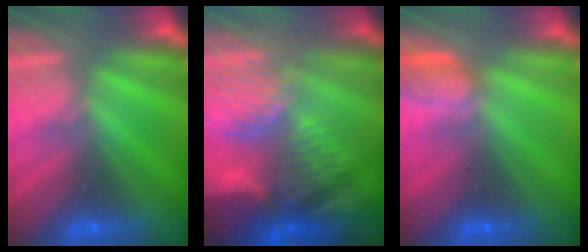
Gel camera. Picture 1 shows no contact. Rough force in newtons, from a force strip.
{"total": 11.8}
{"total": 3.6}